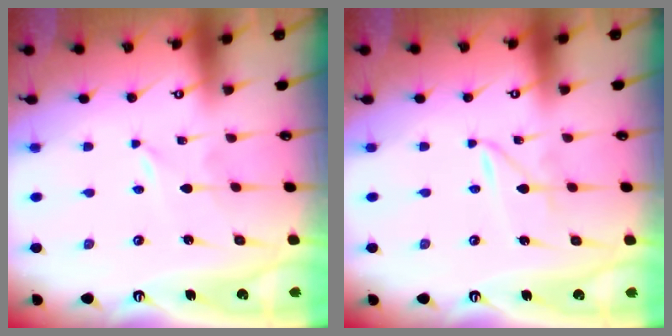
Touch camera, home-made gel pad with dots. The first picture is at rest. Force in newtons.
{"total": 1.5, "press": 1.5, "slide": 0.2}